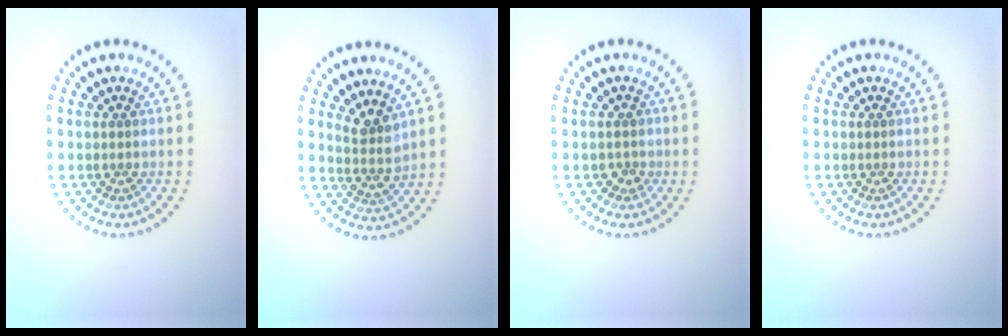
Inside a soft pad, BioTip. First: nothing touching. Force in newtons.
{"total": 2.7, "press": 2.0, "slide": 1.8}
{"total": 1.1, "press": 1.1, "slide": 0.4}
{"total": 0.0}